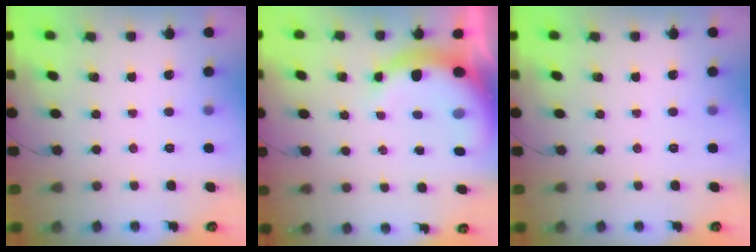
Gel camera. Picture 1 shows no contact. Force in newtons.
{"total": 8.6, "press": 8.5, "slide": 1.6}
{"total": 0.0}